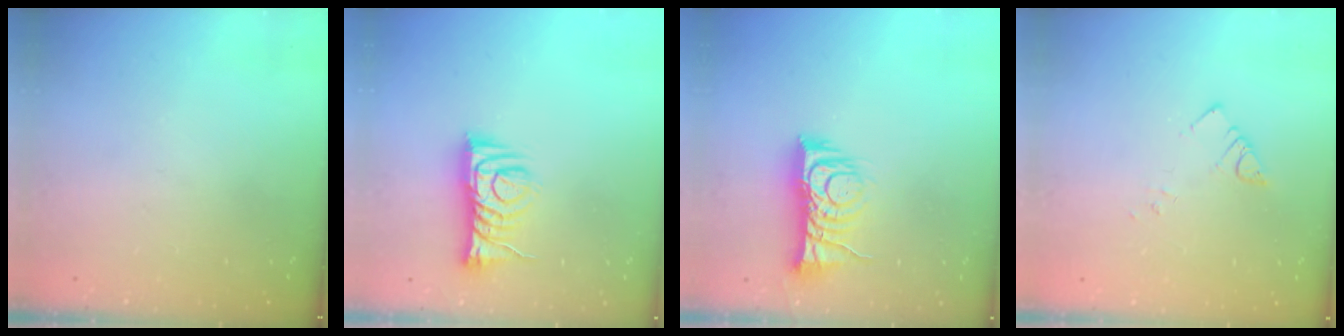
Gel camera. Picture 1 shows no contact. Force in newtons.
{"total": 9.2, "press": 9.2, "slide": 0.6}
{"total": 10.0, "press": 10.0, "slide": 0.3}
{"total": 2.5, "press": 2.5, "slide": 0.3}